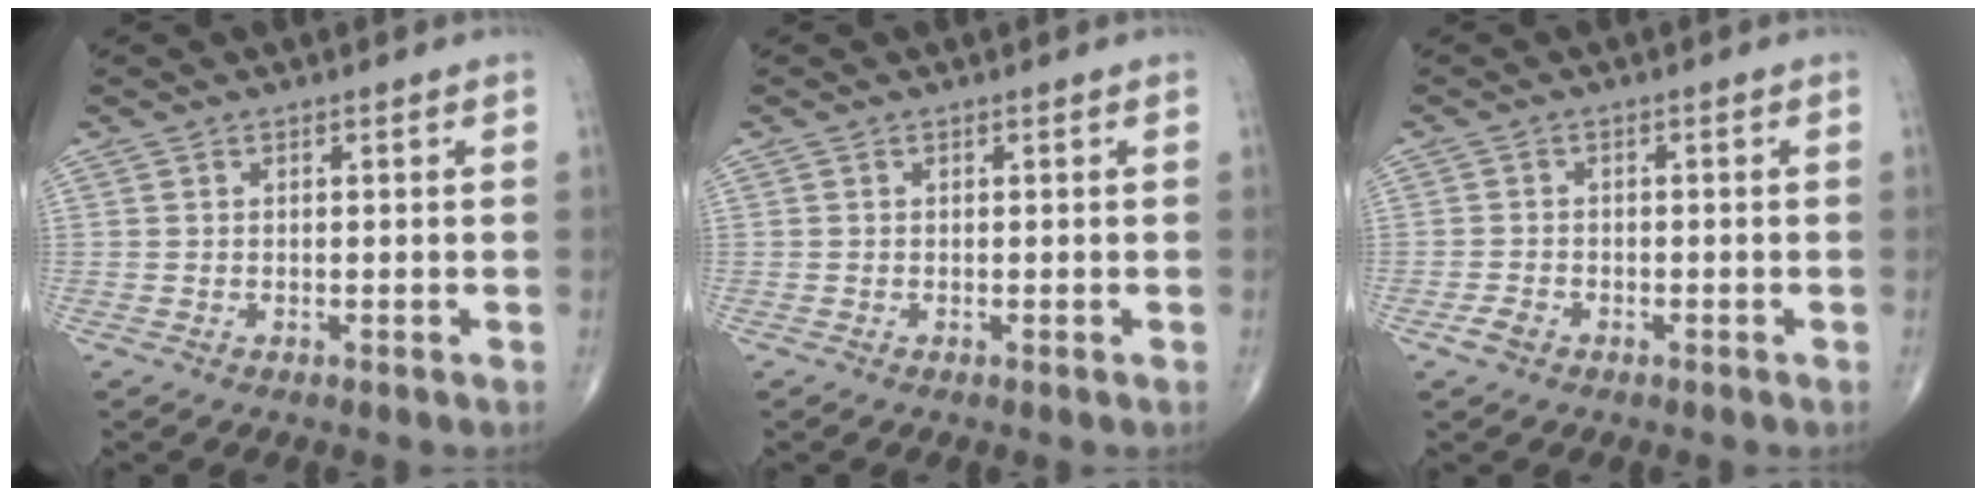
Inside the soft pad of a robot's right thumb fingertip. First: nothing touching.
{"total": 0.0}
{"total": 2.2, "force": [-1.3, 1.4, 1.0], "torque": [-0.021, 0.009, -0.023]}